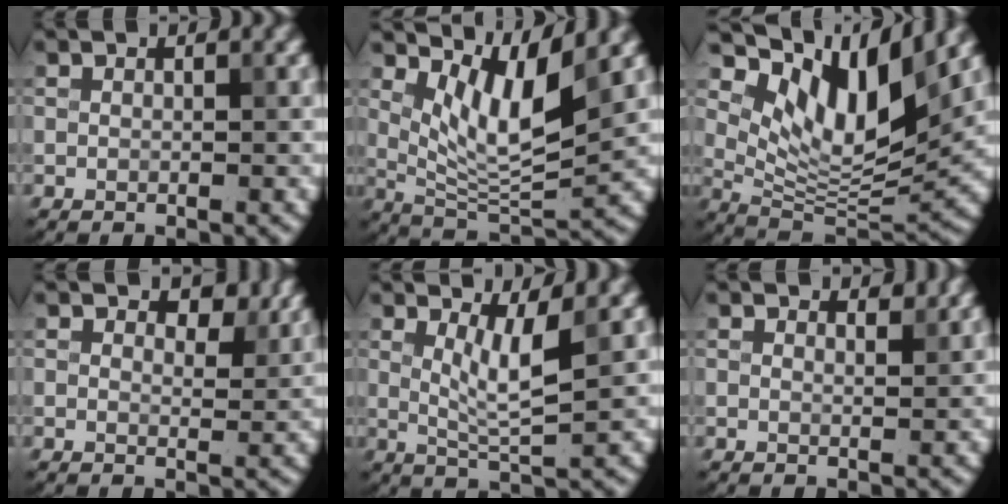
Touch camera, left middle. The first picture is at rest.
{"total": 6.1, "force": [2.9, 1.7, 5.1], "torque": [-0.094, -0.016, 0.058]}
{"total": 9.9, "force": [5.2, 3.8, 7.6], "torque": [-0.122, -0.013, 0.102]}
{"total": 2.5, "force": [1.8, 1.2, 1.3], "torque": [-0.019, -0.005, 0.024]}
{"total": 3.6, "force": [1.2, 0.7, 3.3], "torque": [-0.061, -0.012, 0.026]}
{"total": 1.3, "force": [1.2, 0.3, 0.3], "torque": [-0.007, -0.002, 0.015]}